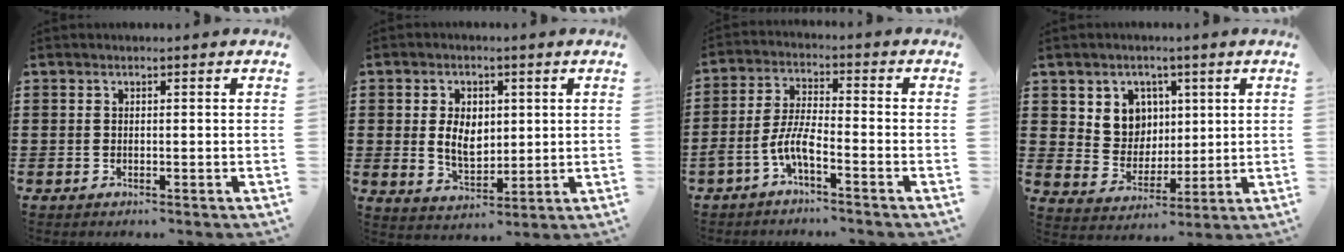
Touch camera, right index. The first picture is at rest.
{"total": 6.0, "force": [0.7, 4.2, 4.2], "torque": [-0.075, 0.007, 0.008]}
{"total": 6.0, "force": [-3.6, 1.2, 4.6], "torque": [-0.121, -0.012, -0.076]}
{"total": 6.7, "force": [2.8, 5.9, 1.6], "torque": [-0.049, 0.002, 0.049]}